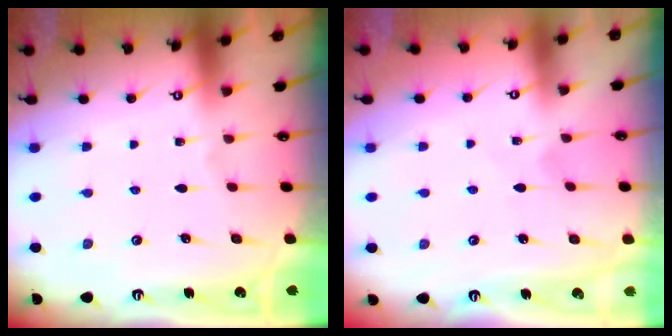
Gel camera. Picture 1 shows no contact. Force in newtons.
{"total": 2.6, "press": 2.6, "slide": 0.4}